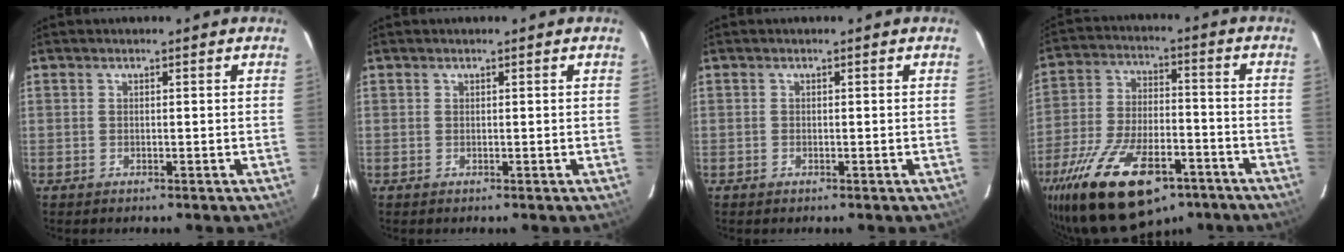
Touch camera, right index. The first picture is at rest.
{"total": 0.0}
{"total": 0.0}
{"total": 25.1, "force": [-16.0, 11.3, 15.7], "torque": [-0.318, -0.030, -0.254]}